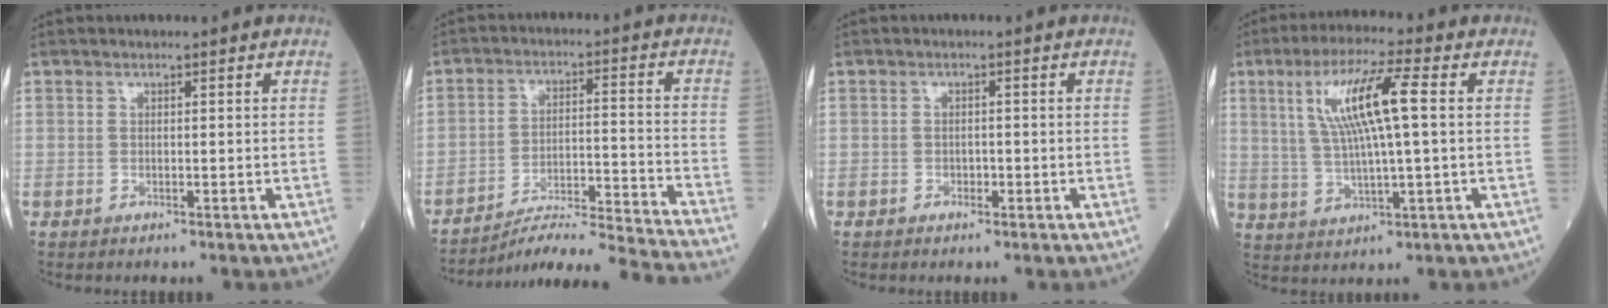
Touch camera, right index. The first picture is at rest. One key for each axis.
{"total": 16.5, "fx": -15.5, "fy": -3.2, "fz": 4.6, "tx": -0.060, "ty": -0.012, "tz": -0.238}
{"total": 1.1, "fx": -0.6, "fy": 0.8, "fz": 0.5, "tx": -0.002, "ty": 0.004, "tz": -0.011}
{"total": 10.9, "fx": 2.5, "fy": 0.7, "fz": 10.5, "tx": -0.208, "ty": 0.013, "tz": 0.047}